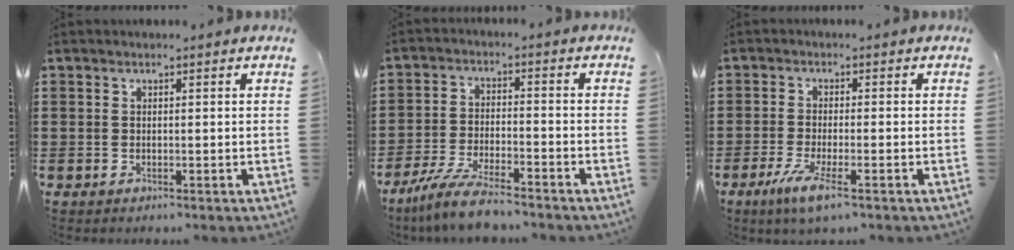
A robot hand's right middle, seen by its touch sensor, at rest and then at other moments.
{"total": 6.7, "force": [-5.9, 0.6, 3.2], "torque": [-0.075, -0.007, -0.116]}
{"total": 4.7, "force": [-2.4, 0.5, 4.0], "torque": [-0.085, -0.012, -0.045]}